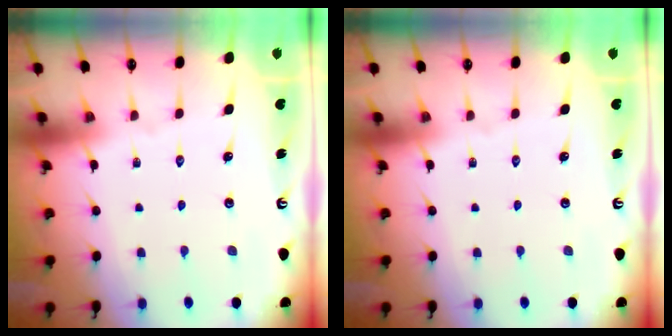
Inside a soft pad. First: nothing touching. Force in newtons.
{"total": 0.0}